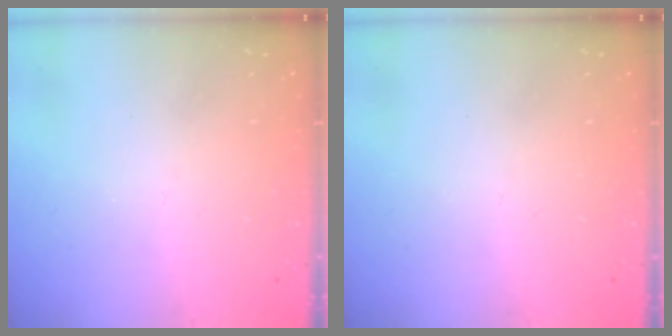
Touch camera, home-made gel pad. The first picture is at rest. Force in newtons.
{"total": 0.0}